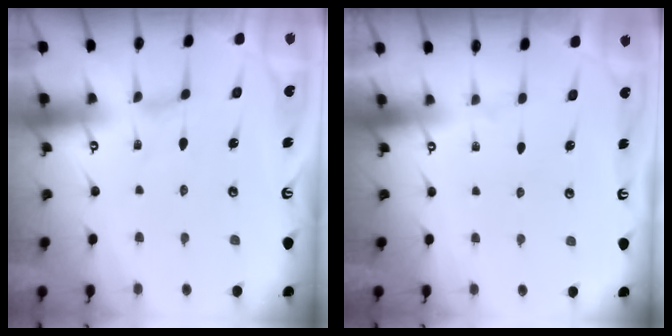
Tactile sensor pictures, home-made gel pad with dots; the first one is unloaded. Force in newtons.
{"total": 0.0}